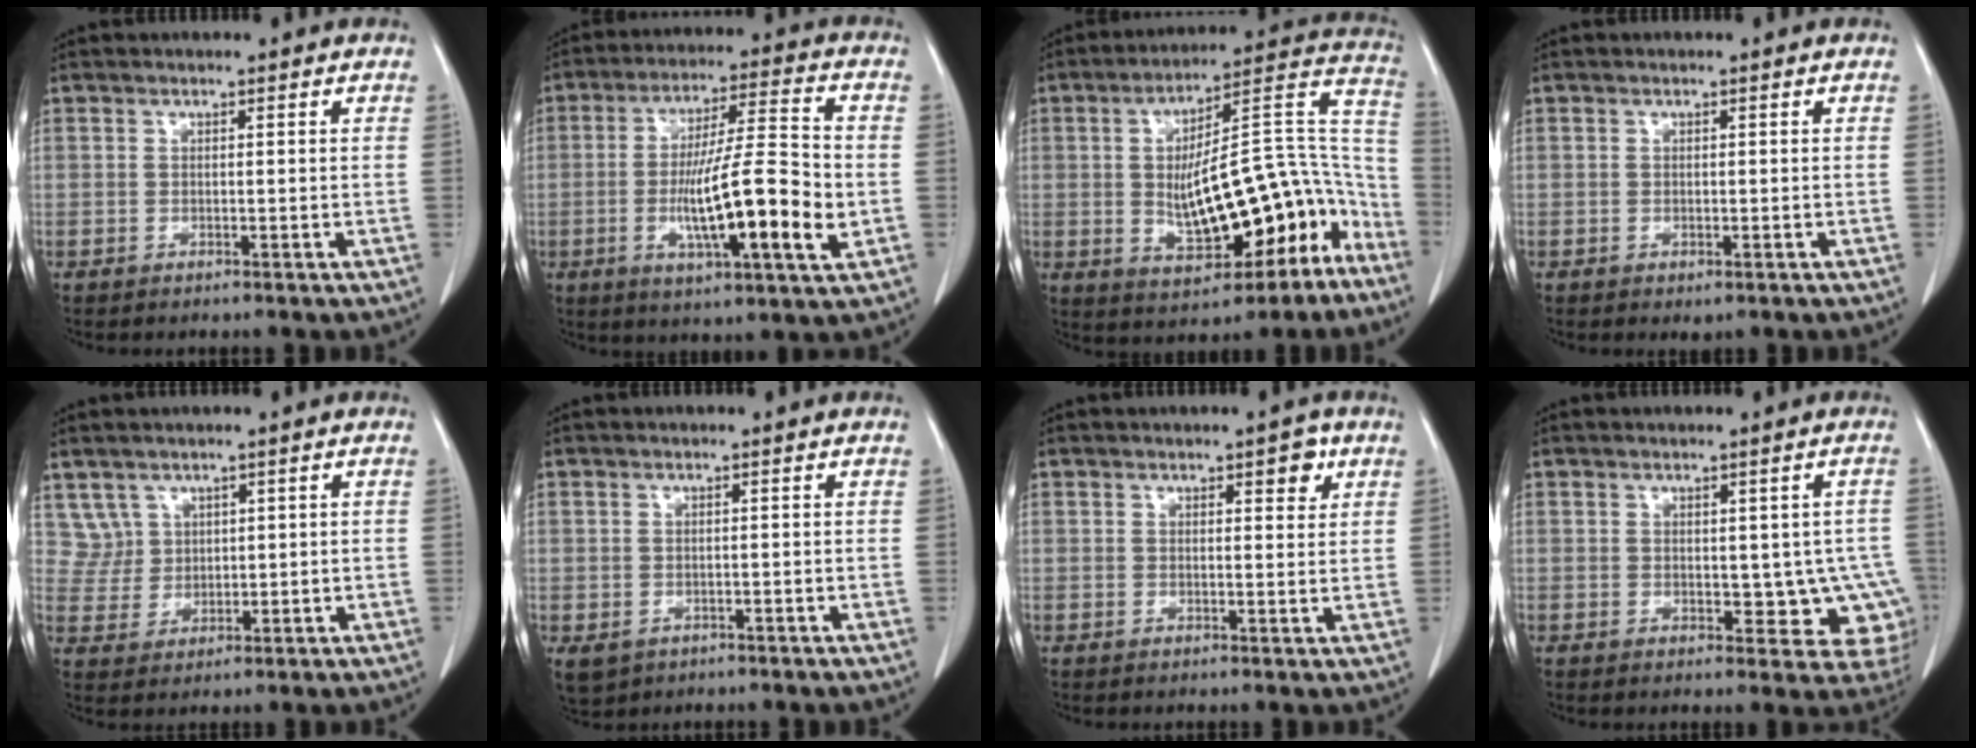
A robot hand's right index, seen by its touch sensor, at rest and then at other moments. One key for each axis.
{"total": 15.9, "fx": -3.0, "fy": 1.5, "fz": 15.6, "tx": -0.266, "ty": -0.003, "tz": -0.051}
{"total": 18.9, "fx": -6.6, "fy": 6.9, "fz": 16.4, "tx": -0.204, "ty": 0.044, "tz": -0.083}
{"total": 1.0, "fx": -0.4, "fy": 0.6, "fz": 0.6, "tx": -0.007, "ty": -0.001, "tz": -0.001}
{"total": 3.9, "fx": 2.2, "fy": 3.2, "fz": -0.5, "tx": 0.016, "ty": 0.008, "tz": 0.048}
{"total": 4.1, "fx": -1.8, "fy": 3.4, "fz": 1.4, "tx": -0.025, "ty": -0.005, "tz": -0.022}
{"total": 2.9, "fx": 1.6, "fy": 1.0, "fz": 2.2, "tx": -0.023, "ty": -0.002, "tz": 0.020}
{"total": 7.7, "fx": -0.7, "fy": 4.5, "fz": 6.2, "tx": -0.039, "ty": 0.008, "tz": 0.001}